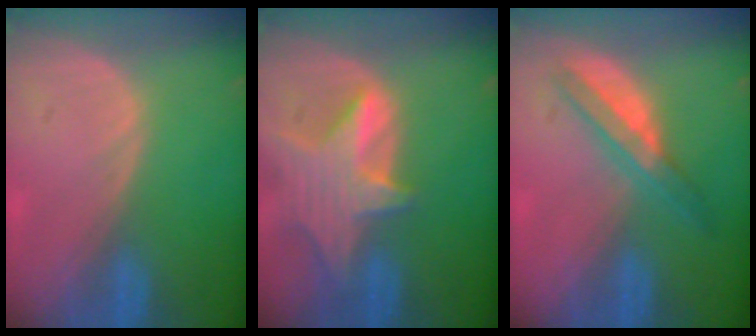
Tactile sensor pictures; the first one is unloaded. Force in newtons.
{"total": 8.1, "press": 7.4, "slide": 3.3}
{"total": 5.2, "press": 5.0, "slide": 1.5}